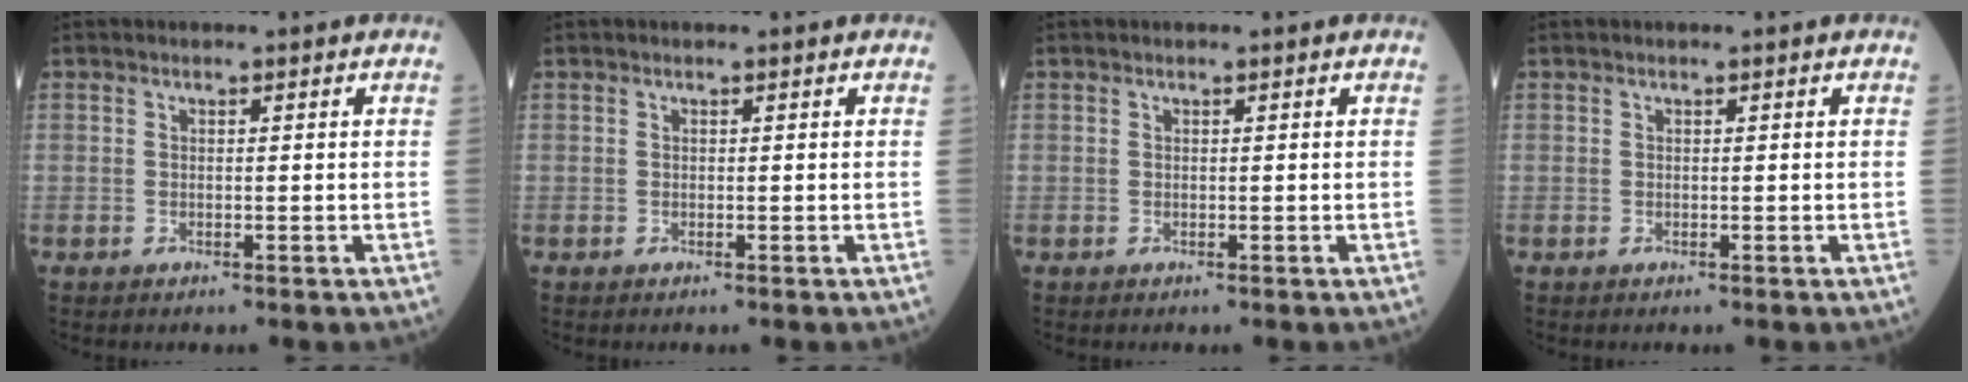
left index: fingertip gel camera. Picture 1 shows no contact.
{"total": 0.0}
{"total": 0.0}
{"total": 0.0}